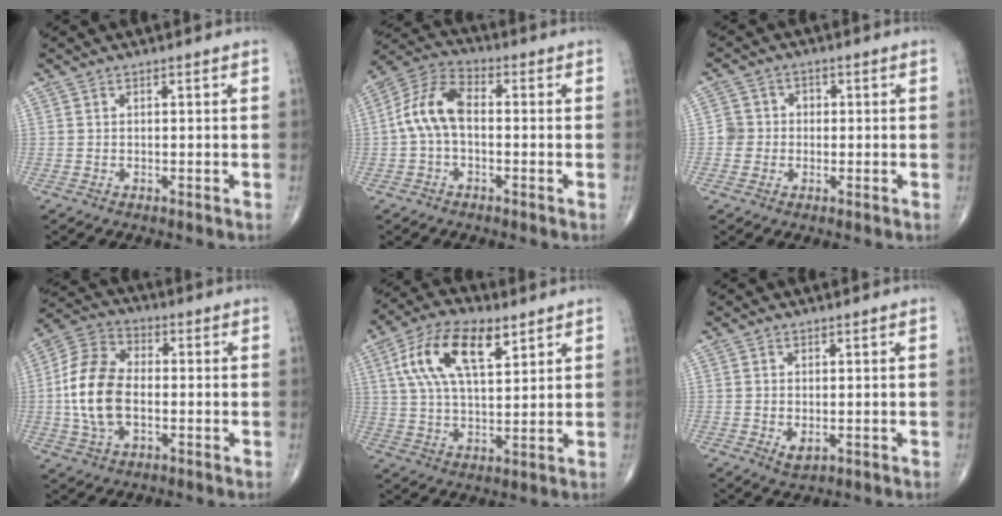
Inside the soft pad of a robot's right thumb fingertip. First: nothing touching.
{"total": 9.4, "force": [-0.4, 5.5, 7.7], "torque": [-0.153, 0.030, -0.018]}
{"total": 3.9, "force": [-0.5, 3.8, 0.5], "torque": [0.020, 0.011, -0.016]}
{"total": 13.5, "force": [-1.1, 8.2, 10.7], "torque": [-0.216, 0.020, -0.025]}
{"total": 14.7, "force": [6.4, 6.7, 11.5], "torque": [-0.208, -0.004, 0.116]}
{"total": 2.0, "force": [-0.1, 1.2, 1.6], "torque": [-0.027, -0.007, 0.004]}